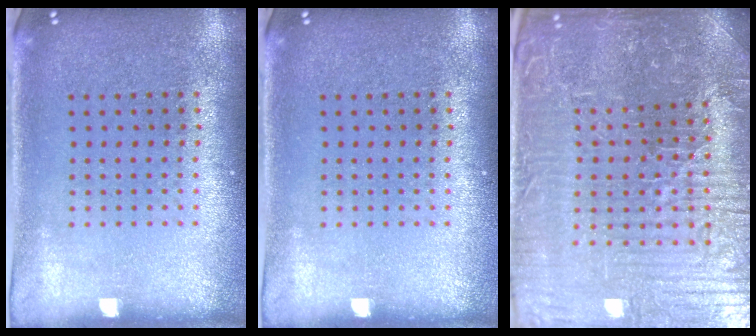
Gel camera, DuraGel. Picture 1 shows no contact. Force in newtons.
{"total": 0.0}
{"total": 5.7, "press": 5.4, "slide": 1.6}